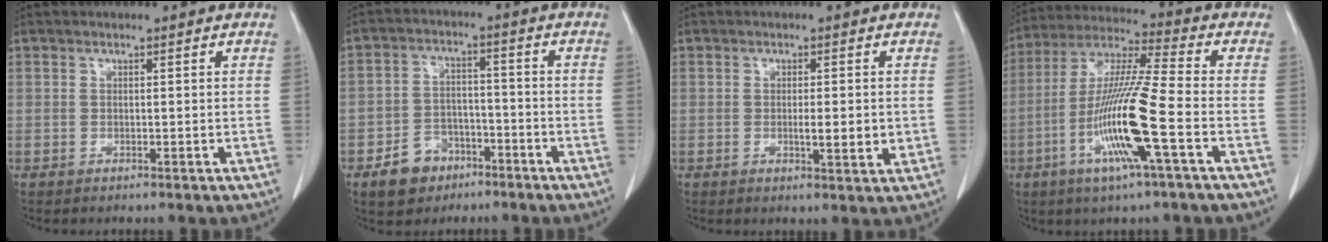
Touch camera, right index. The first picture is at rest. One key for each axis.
{"total": 6.9, "fx": -4.2, "fy": 5.1, "fz": 2.2, "tx": -0.045, "ty": 0.013, "tz": -0.062}
{"total": 3.6, "fx": -0.2, "fy": 0.7, "fz": 3.5, "tx": -0.053, "ty": -0.004, "tz": 0.000}
{"total": 14.8, "fx": -4.8, "fy": -0.4, "fz": 14.0, "tx": -0.284, "ty": -0.010, "tz": -0.096}